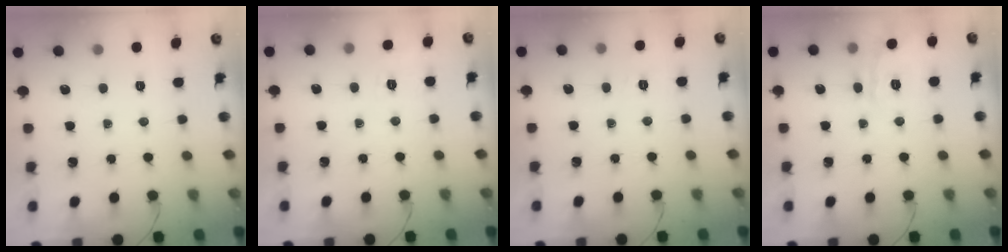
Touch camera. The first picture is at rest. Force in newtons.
{"total": 2.6, "press": 1.6, "slide": 2.1}
{"total": 3.5, "press": 3.2, "slide": 1.5}
{"total": 12.4, "press": 12.4, "slide": 0.8}